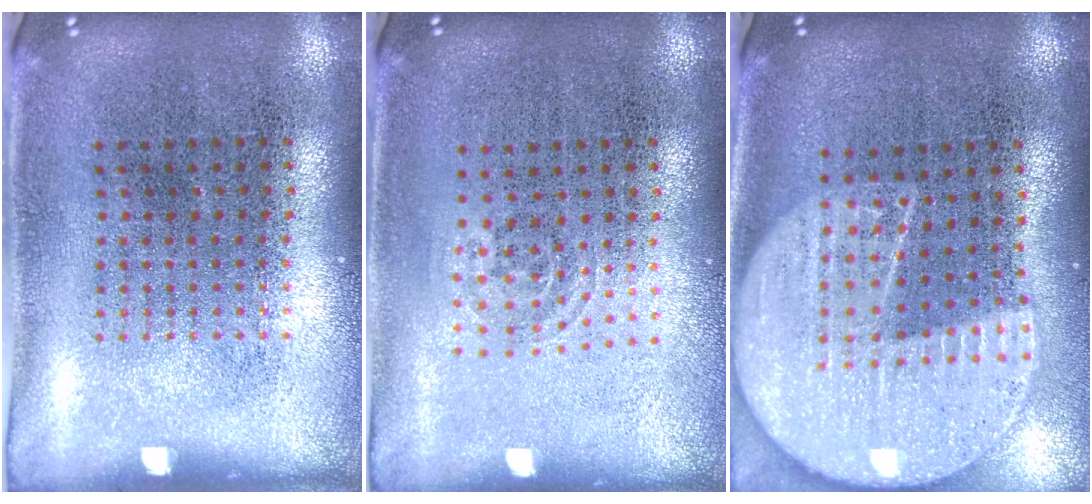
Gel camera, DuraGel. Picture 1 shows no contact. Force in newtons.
{"total": 0.7, "press": 0.5, "slide": 0.5}
{"total": 2.3, "press": 2.0, "slide": 1.1}